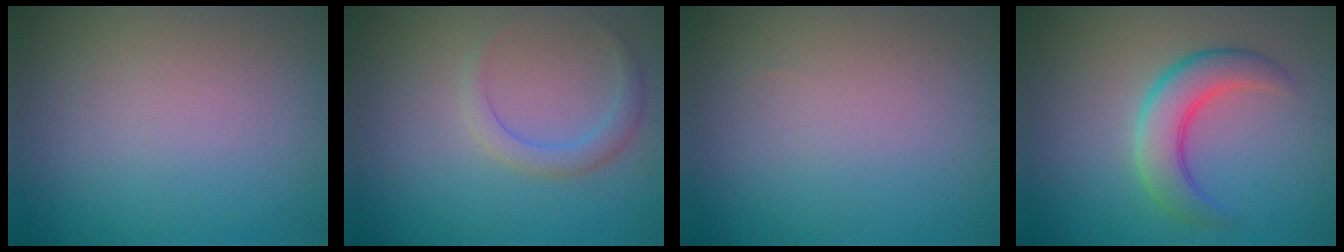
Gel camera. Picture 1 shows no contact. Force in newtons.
{"total": 2.0, "press": 2.0, "slide": 0.2}
{"total": 0.0}
{"total": 4.6, "press": 4.6, "slide": 0.2}